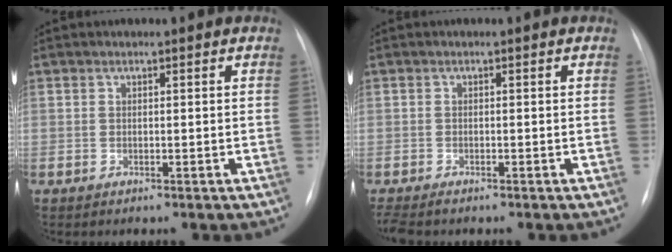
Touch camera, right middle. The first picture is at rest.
{"total": 2.7, "force": [-2.3, 0.5, 1.3], "torque": [-0.023, -0.008, -0.037]}